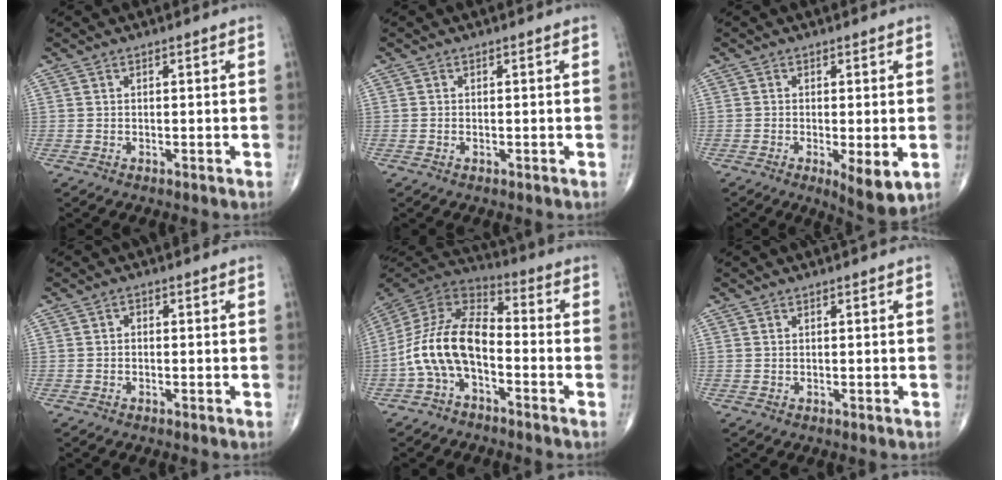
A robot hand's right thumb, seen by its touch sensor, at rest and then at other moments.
{"total": 0.0}
{"total": 6.4, "force": [-1.7, 1.9, 5.9], "torque": [-0.092, -0.020, -0.024]}
{"total": 0.9, "force": [-0.1, 0.7, 0.5], "torque": [-0.002, 0.003, -0.007]}
{"total": 13.7, "force": [-4.0, 7.2, 10.9], "torque": [-0.216, 0.058, -0.087]}
{"total": 0.0}